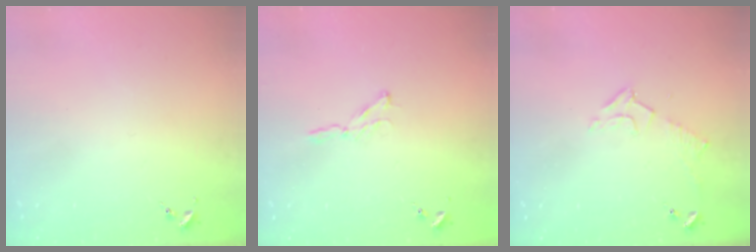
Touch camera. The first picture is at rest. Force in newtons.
{"total": 2.9, "press": 2.9, "slide": 0.3}
{"total": 5.9, "press": 5.9, "slide": 0.8}